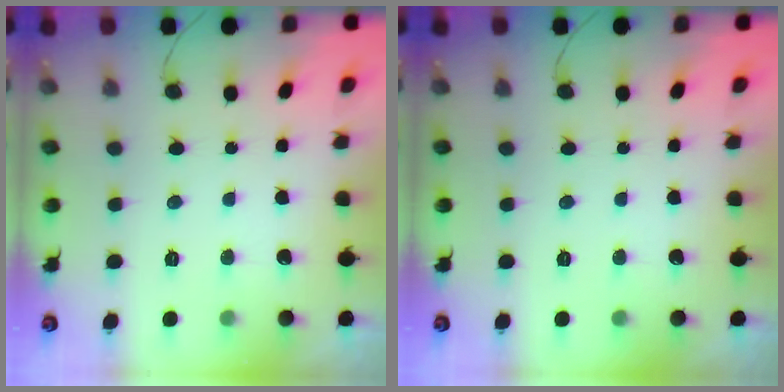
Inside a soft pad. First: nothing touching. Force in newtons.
{"total": 0.0}